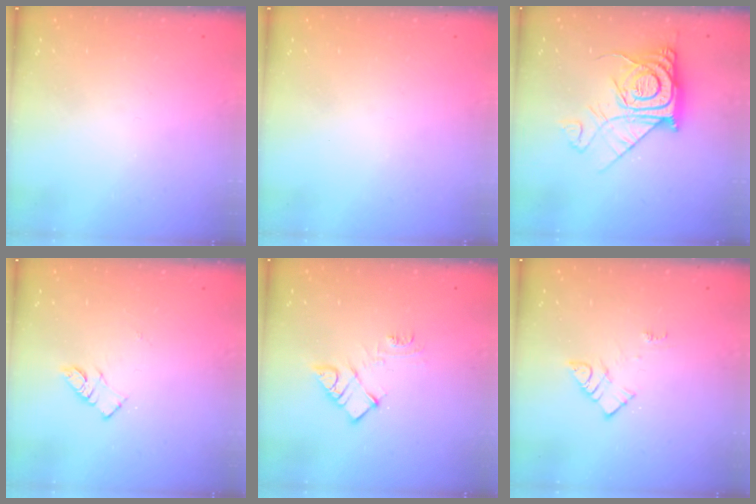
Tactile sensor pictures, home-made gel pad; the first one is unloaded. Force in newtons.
{"total": 0.0}
{"total": 15.1, "press": 15.0, "slide": 1.4}
{"total": 5.5, "press": 5.4, "slide": 0.5}
{"total": 9.3, "press": 9.3, "slide": 0.5}
{"total": 8.3, "press": 8.2, "slide": 0.5}